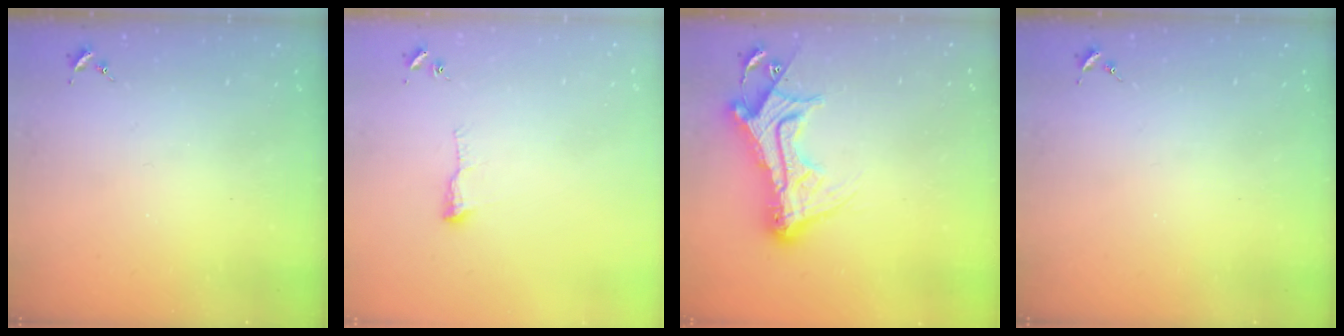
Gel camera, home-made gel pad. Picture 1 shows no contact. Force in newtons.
{"total": 6.8, "press": 6.7, "slide": 0.7}
{"total": 15.5, "press": 15.4, "slide": 1.5}
{"total": 0.0}